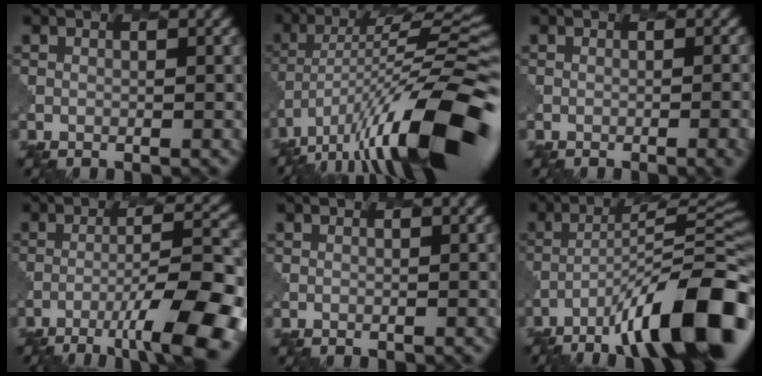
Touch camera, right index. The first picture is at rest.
{"total": 14.1, "force": [-7.6, 4.1, 11.1], "torque": [-0.198, 0.008, -0.134]}
{"total": 3.3, "force": [-1.1, 1.3, 2.8], "torque": [-0.009, 0.012, -0.014]}
{"total": 9.4, "force": [-5.6, 1.8, 7.3], "torque": [-0.117, 0.010, -0.089]}
{"total": 0.0}
{"total": 12.9, "force": [-7.7, 2.7, 10.1], "torque": [-0.167, 0.007, -0.126]}